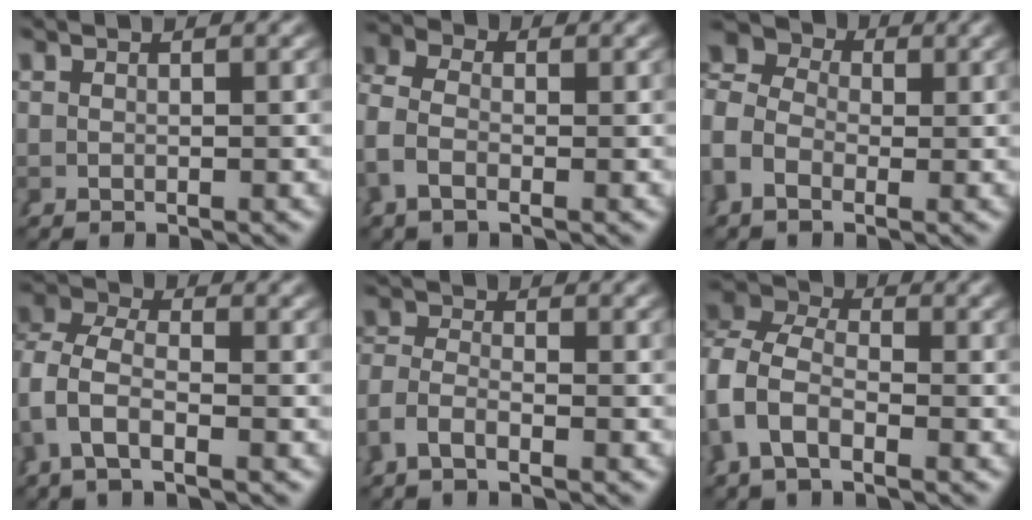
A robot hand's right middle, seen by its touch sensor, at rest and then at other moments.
{"total": 3.7, "force": [-0.7, 2.7, 2.4], "torque": [-0.068, -0.013, -0.014]}
{"total": 8.2, "force": [2.0, 6.6, 4.5], "torque": [-0.081, 0.015, 0.006]}
{"total": 5.3, "force": [-0.4, 4.0, 3.4], "torque": [-0.097, -0.015, -0.012]}
{"total": 2.5, "force": [-1.8, 1.0, 1.4], "torque": [-0.040, -0.014, -0.029]}
{"total": 8.6, "force": [0.6, 7.2, 4.7], "torque": [-0.116, -0.001, -0.008]}